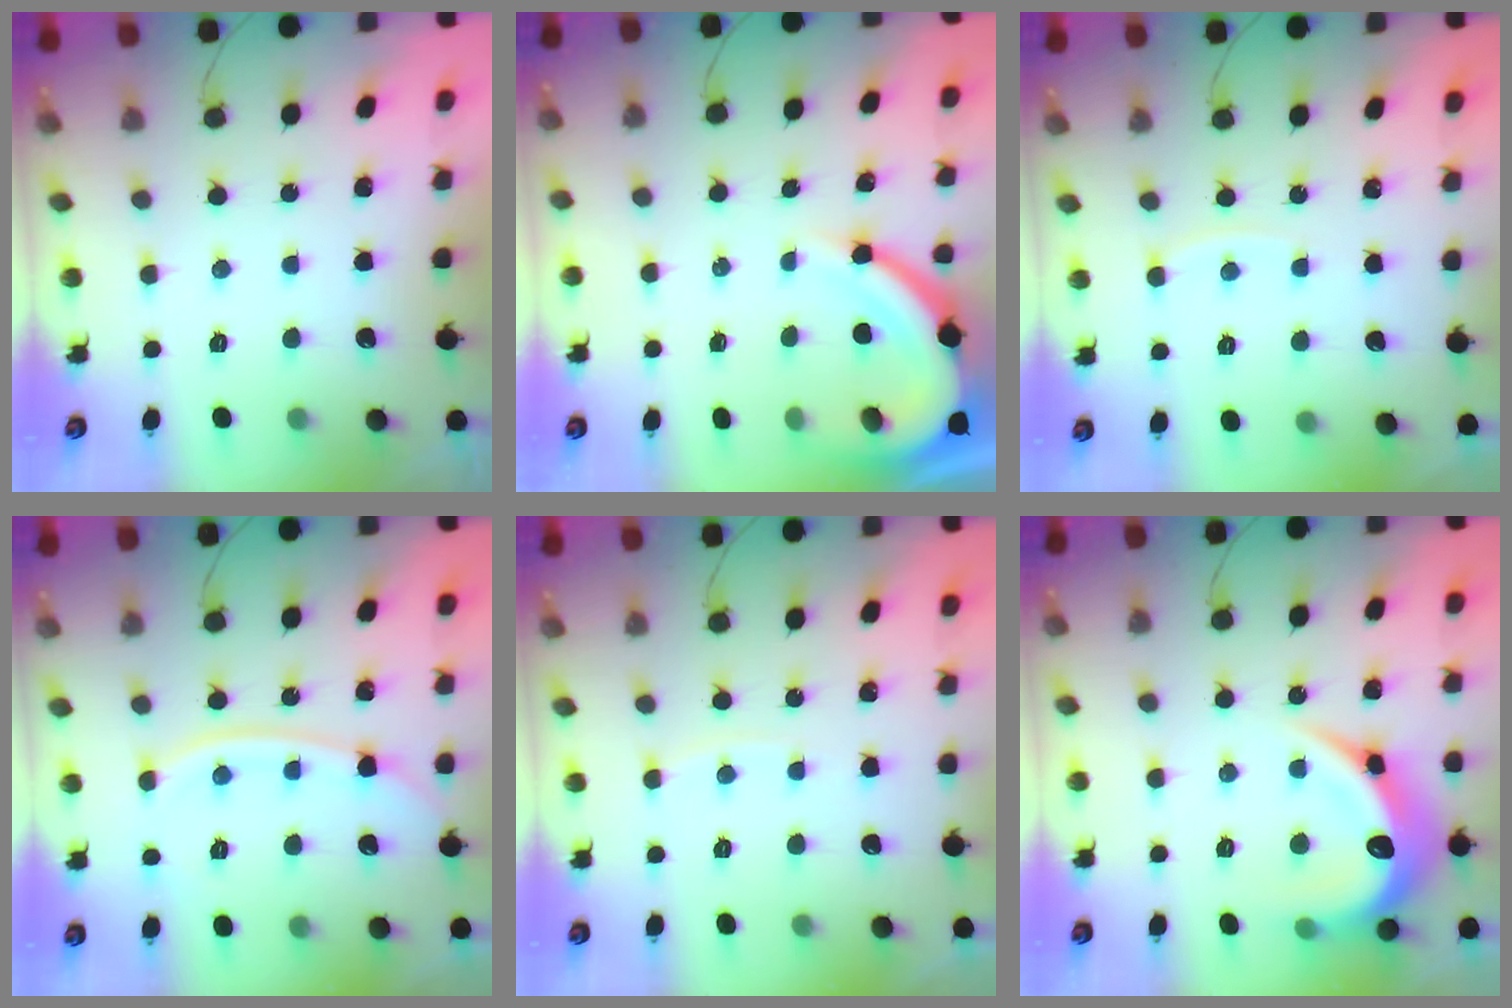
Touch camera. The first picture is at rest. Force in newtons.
{"total": 11.3, "press": 11.2, "slide": 0.8}
{"total": 2.7, "press": 2.7, "slide": 0.4}
{"total": 11.7, "press": 11.6, "slide": 1.3}
{"total": 2.7, "press": 2.7, "slide": 0.3}
{"total": 17.3, "press": 17.3, "slide": 0.3}